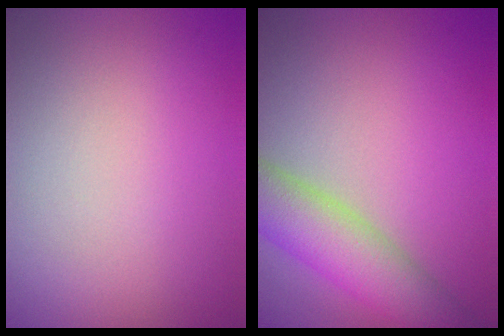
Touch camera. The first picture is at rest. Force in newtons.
{"total": 5.8, "press": 5.8, "slide": 0.2}